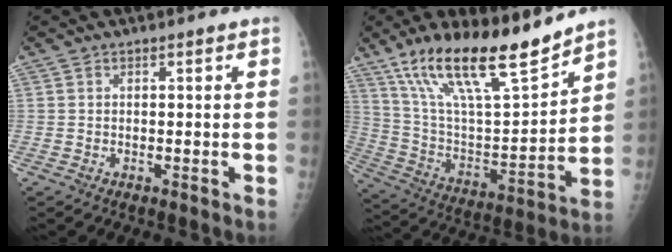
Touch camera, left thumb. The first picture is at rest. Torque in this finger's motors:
{"motor_torque": [0.64, 0.54, 1.43, -1.34, 0.45]}